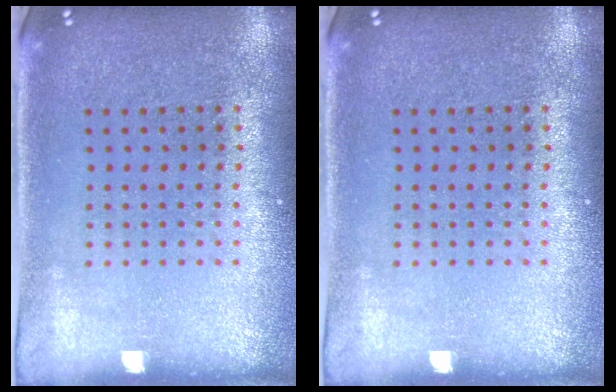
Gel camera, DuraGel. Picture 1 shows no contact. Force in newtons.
{"total": 0.0}